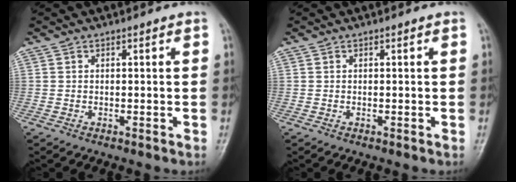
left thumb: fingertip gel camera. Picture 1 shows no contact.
{"total": 0.0}